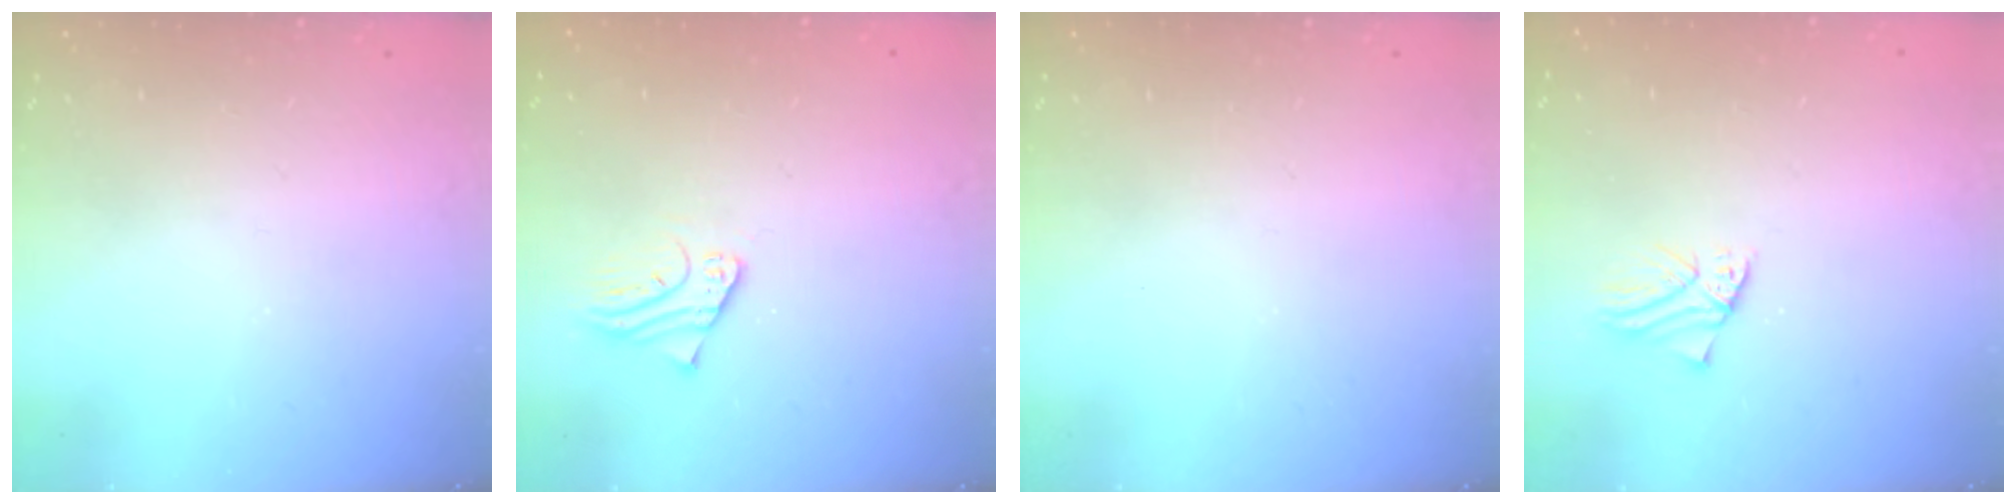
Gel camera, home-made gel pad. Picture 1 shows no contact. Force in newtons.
{"total": 2.2, "press": 2.2, "slide": 0.3}
{"total": 0.0}
{"total": 0.7, "press": 0.7, "slide": 0.1}